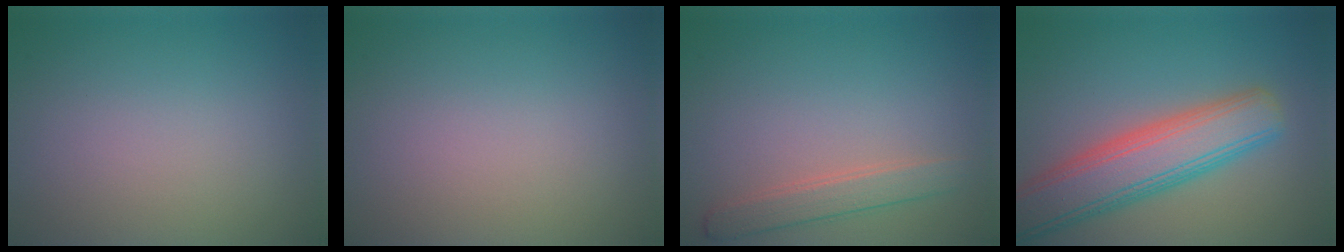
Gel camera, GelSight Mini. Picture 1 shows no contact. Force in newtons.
{"total": 0.0}
{"total": 2.3, "press": 2.3, "slide": 0.1}
{"total": 7.7, "press": 7.7, "slide": 0.6}